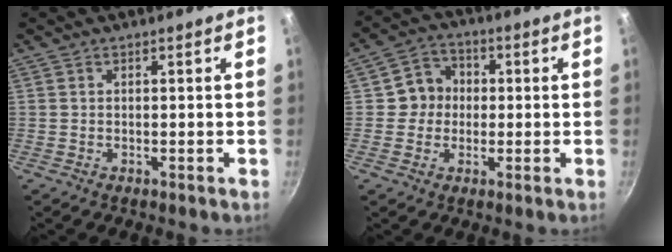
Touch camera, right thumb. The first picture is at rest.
{"total": 6.8, "force": [0.0, 6.3, 2.3], "torque": [-0.003, 0.017, -0.012]}